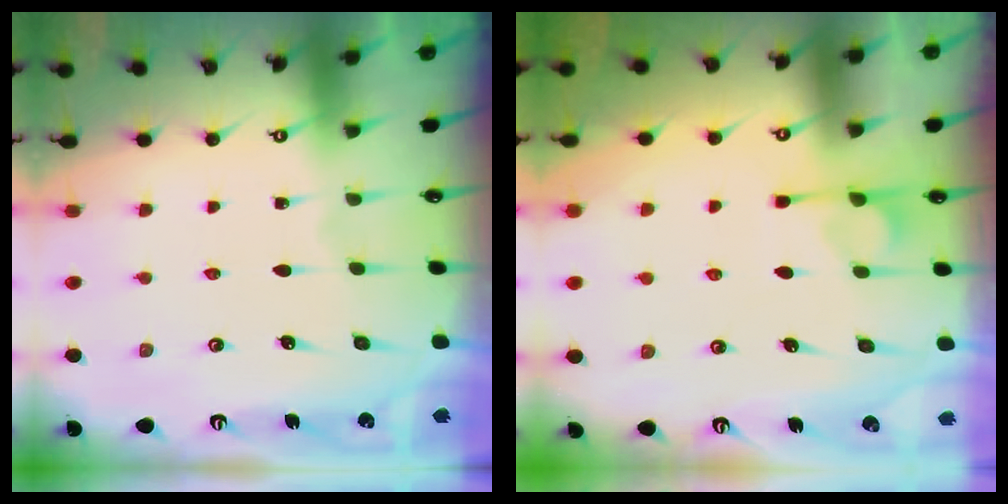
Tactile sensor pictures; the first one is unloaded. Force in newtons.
{"total": 2.0, "press": 1.5, "slide": 1.2}